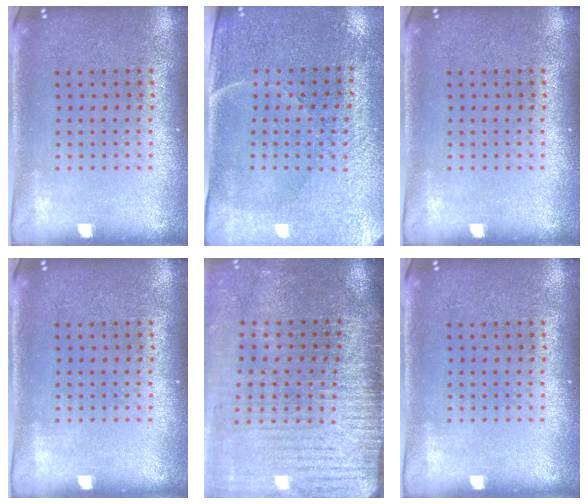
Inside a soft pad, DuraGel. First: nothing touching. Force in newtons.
{"total": 3.3, "press": 3.0, "slide": 1.3}
{"total": 0.0}
{"total": 0.0}
{"total": 4.2, "press": 3.6, "slide": 2.2}
{"total": 0.0}